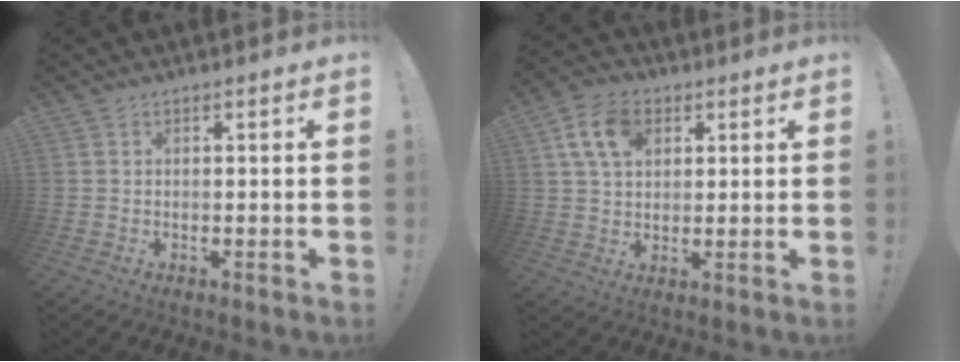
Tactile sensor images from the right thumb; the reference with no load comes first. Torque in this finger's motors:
{"motor_torque": [1.20, 1.38, 0.04, 0.17, 0.28]}